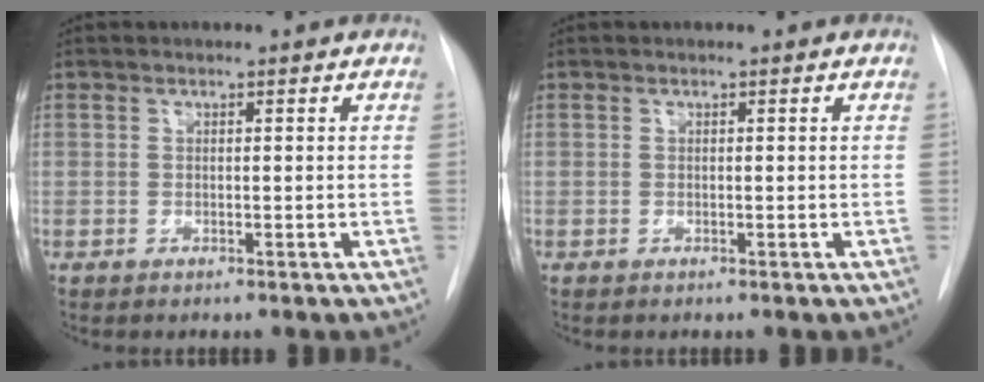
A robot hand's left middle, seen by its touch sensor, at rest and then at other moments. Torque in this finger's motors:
{"motor_torque": [0.07, -0.17, 0.05, 0.02]}